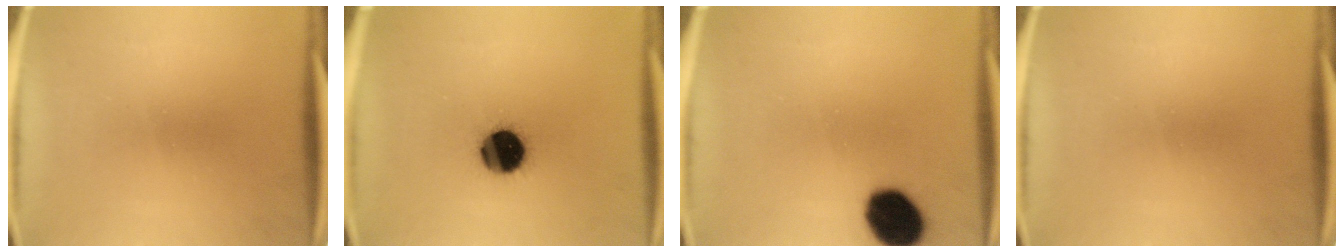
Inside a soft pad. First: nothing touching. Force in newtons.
{"total": 13.3}
{"total": 13.1}
{"total": 0.0}